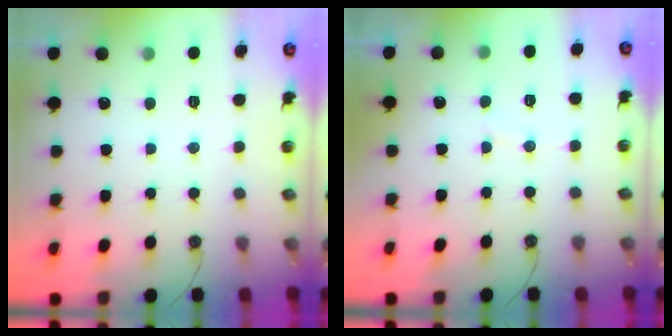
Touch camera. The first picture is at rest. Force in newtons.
{"total": 2.5, "press": 2.5, "slide": 0.2}